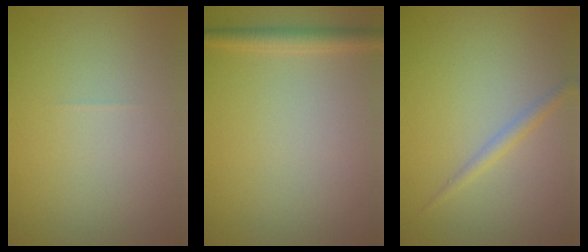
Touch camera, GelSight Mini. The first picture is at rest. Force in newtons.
{"total": 2.0, "press": 2.0, "slide": 0.1}
{"total": 1.3, "press": 1.3, "slide": 0.1}